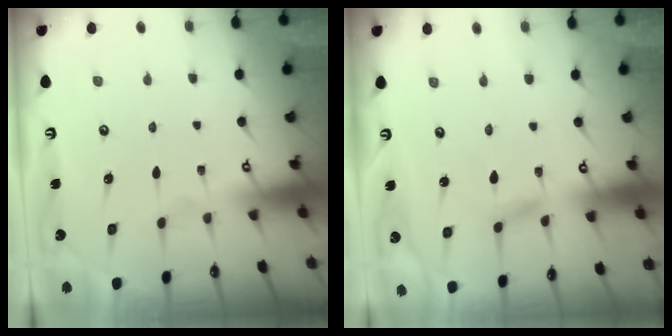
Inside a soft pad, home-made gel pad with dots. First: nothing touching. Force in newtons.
{"total": 1.6, "press": 1.5, "slide": 0.1}